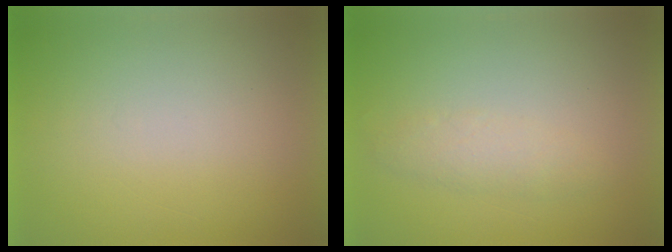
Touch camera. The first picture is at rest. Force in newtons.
{"total": 2.4}